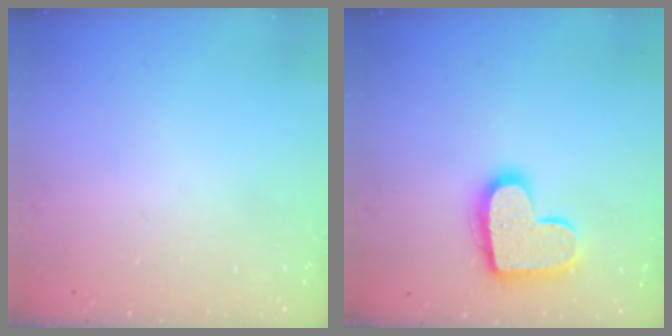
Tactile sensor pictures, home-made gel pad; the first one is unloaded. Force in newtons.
{"total": 15.5, "press": 15.4, "slide": 1.0}